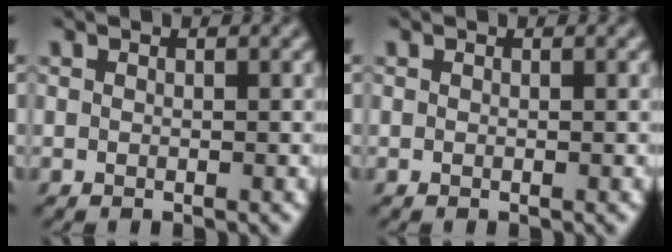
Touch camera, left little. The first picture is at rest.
{"total": 0.0}